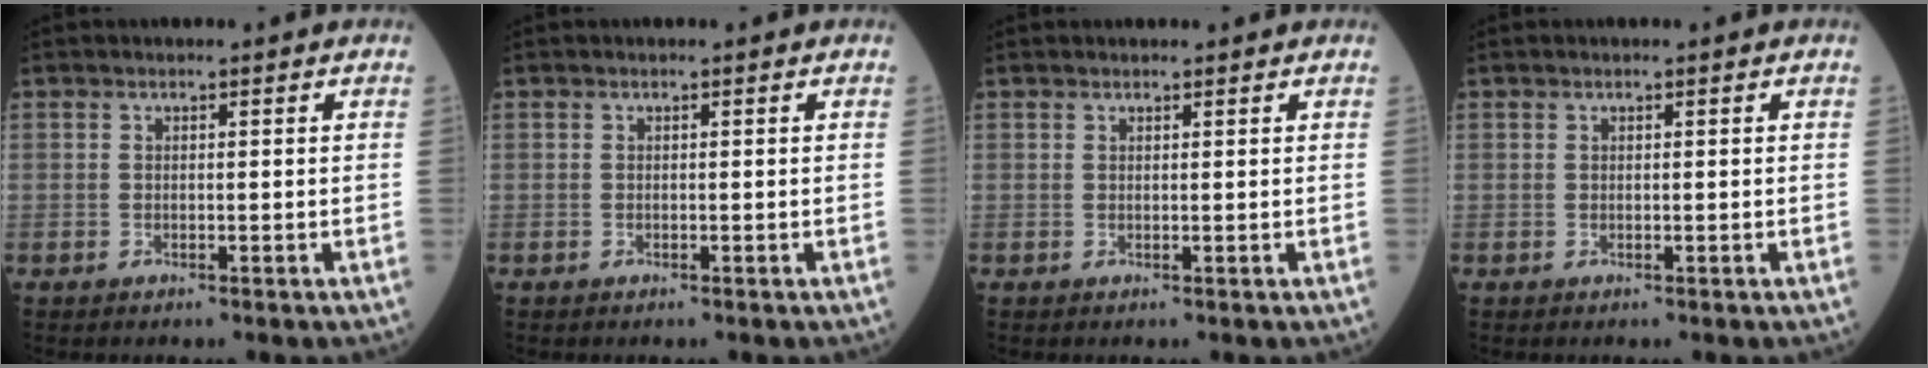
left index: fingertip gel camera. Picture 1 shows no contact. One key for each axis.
{"total": 0.0}
{"total": 1.0, "fx": 0.9, "fy": 0.3, "fz": 0.1, "tx": -0.011, "ty": 0.009, "tz": 0.010}
{"total": 0.0}